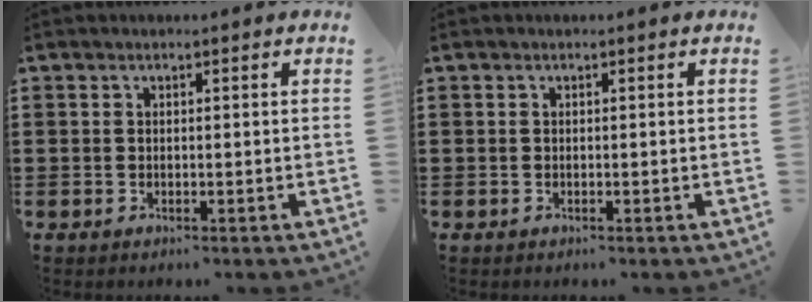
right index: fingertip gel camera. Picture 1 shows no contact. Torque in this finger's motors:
{"motor_torque": [0.00, 0.00, 0.00, 0.00]}